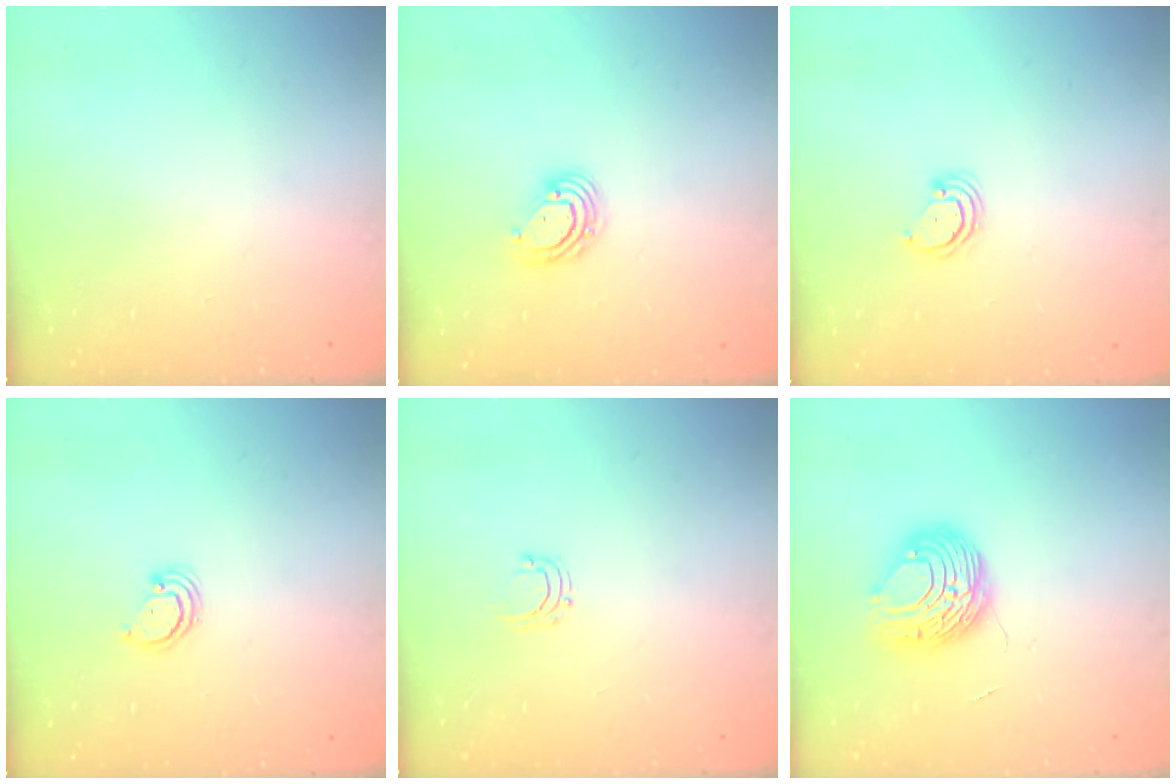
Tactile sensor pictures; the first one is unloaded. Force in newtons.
{"total": 5.7, "press": 5.6, "slide": 0.8}
{"total": 2.9, "press": 2.9, "slide": 0.3}
{"total": 2.3, "press": 2.3, "slide": 0.2}
{"total": 4.2, "press": 4.2, "slide": 0.3}
{"total": 9.0, "press": 9.0, "slide": 0.9}